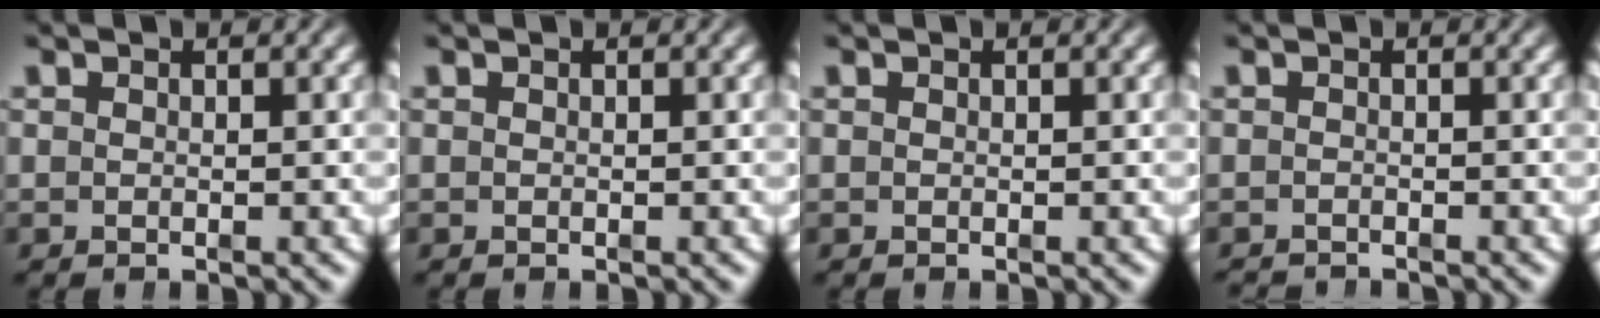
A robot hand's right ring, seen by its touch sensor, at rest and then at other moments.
{"total": 0.0}
{"total": 0.0}
{"total": 1.4, "force": [-1.4, -0.2, -0.2], "torque": [0.001, -0.012, -0.019]}